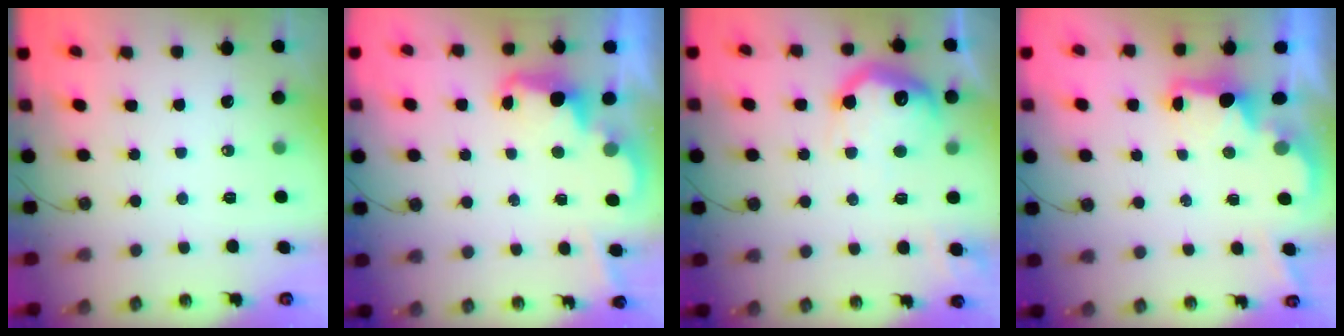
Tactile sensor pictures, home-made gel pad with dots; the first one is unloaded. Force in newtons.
{"total": 2.5, "press": 2.4, "slide": 0.5}
{"total": 15.0, "press": 15.0, "slide": 0.4}
{"total": 2.1, "press": 1.9, "slide": 0.8}